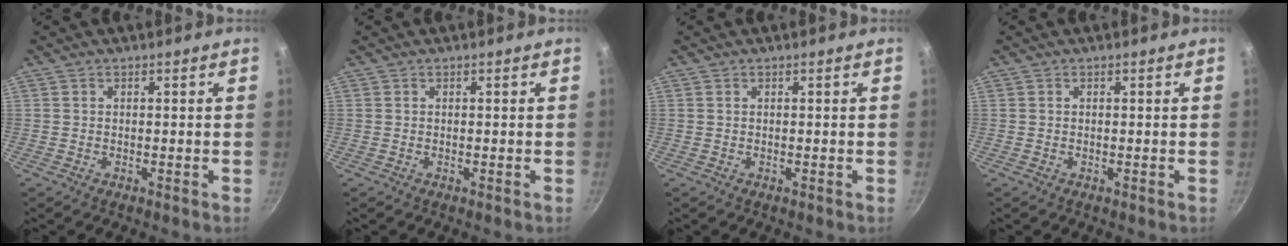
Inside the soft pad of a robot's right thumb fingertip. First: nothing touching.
{"total": 0.0}
{"total": 0.0}
{"total": 0.0}